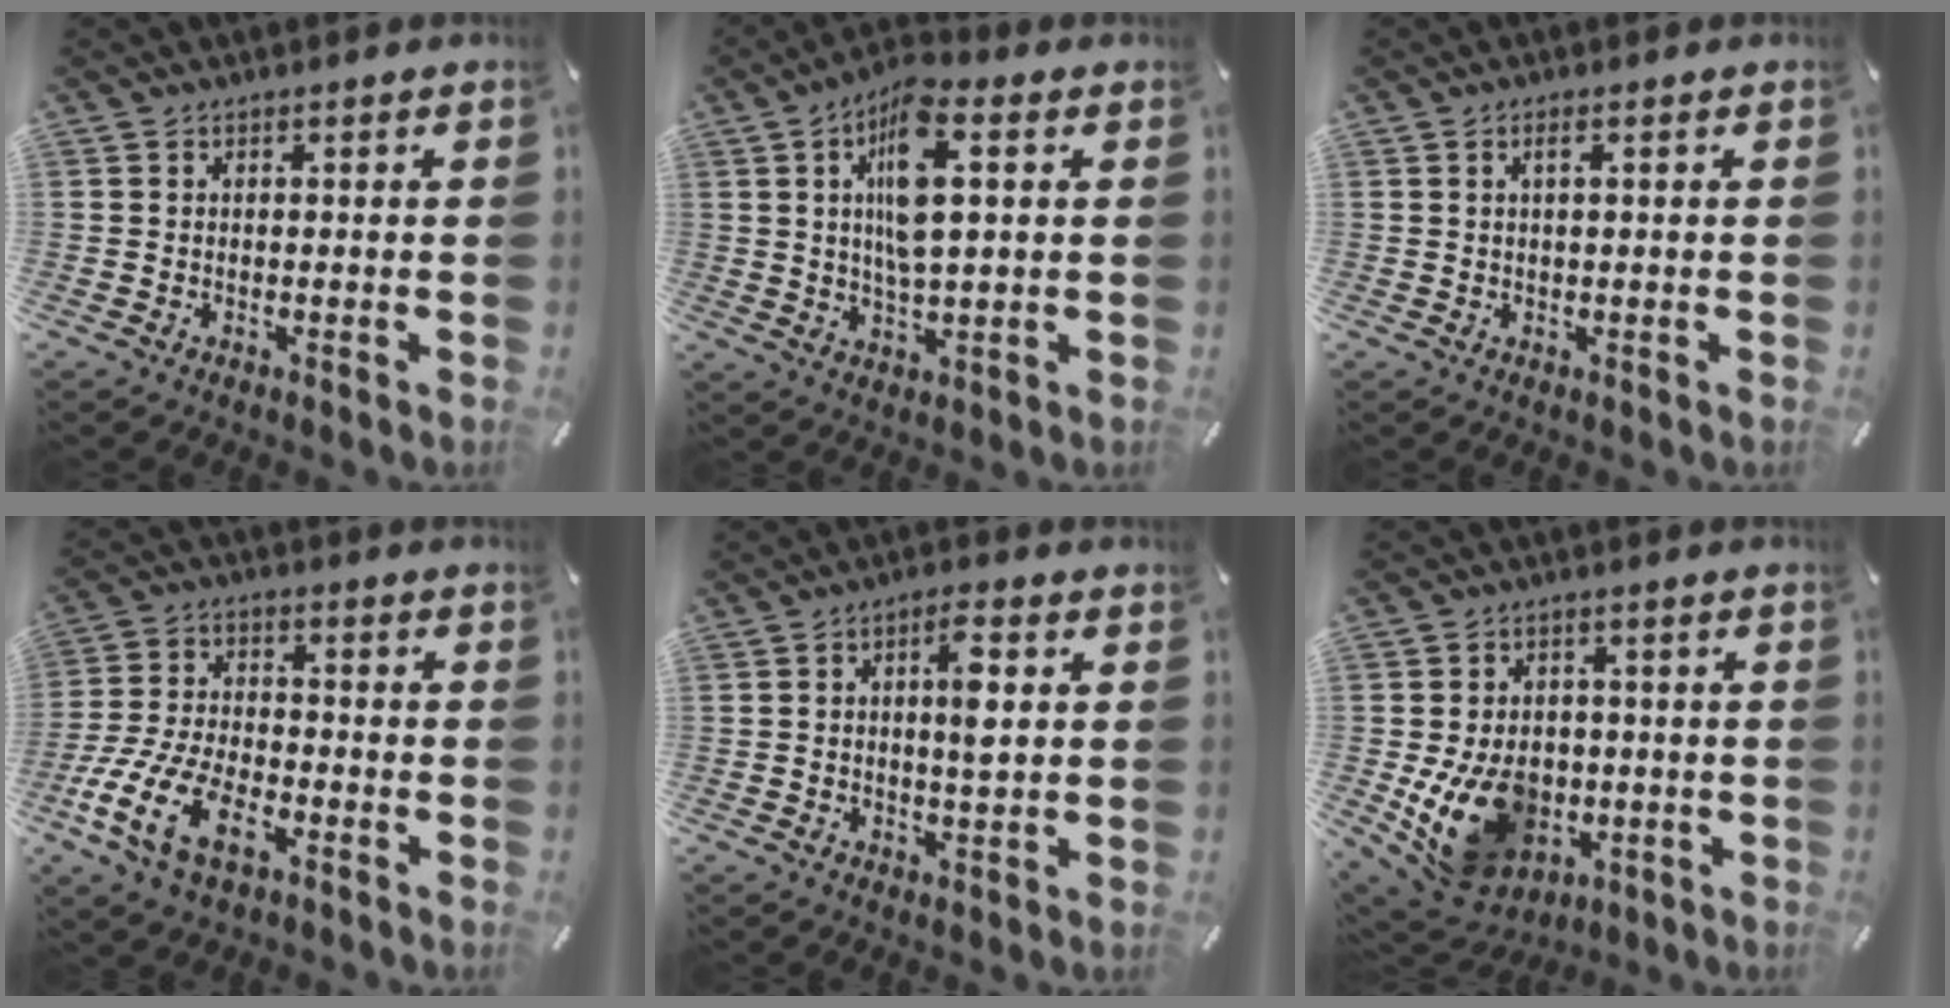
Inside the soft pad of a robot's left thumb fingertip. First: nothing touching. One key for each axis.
{"total": 12.0, "fx": 3.1, "fy": 4.4, "fz": 10.7, "tx": -0.200, "ty": 0.000, "tz": 0.050}
{"total": 1.6, "fx": 0.5, "fy": 0.4, "fz": 1.4, "tx": -0.029, "ty": 0.003, "tz": 0.007}
{"total": 14.5, "fx": -7.1, "fy": 7.5, "fz": 10.2, "tx": -0.216, "ty": 0.025, "tz": -0.130}
{"total": 6.2, "fx": 0.8, "fy": 2.0, "fz": 5.8, "tx": -0.097, "ty": 0.004, "tz": 0.008}
{"total": 14.9, "fx": -3.6, "fy": 11.5, "fz": 8.8, "tx": -0.177, "ty": 0.011, "tz": -0.056}